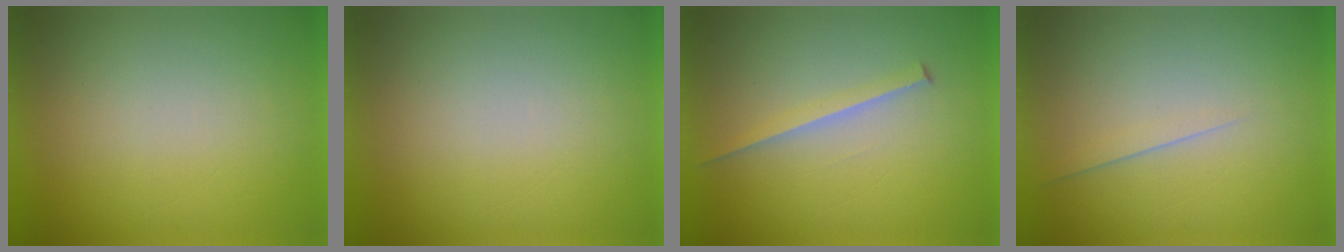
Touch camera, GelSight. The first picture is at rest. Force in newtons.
{"total": 1.2}
{"total": 1.8}
{"total": 1.5}